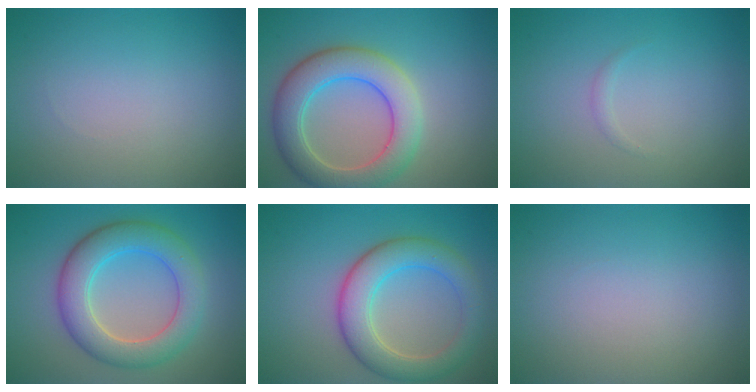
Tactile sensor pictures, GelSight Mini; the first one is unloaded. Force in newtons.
{"total": 6.6, "press": 6.6, "slide": 0.4}
{"total": 0.5, "press": 0.5, "slide": 0.0}
{"total": 6.5, "press": 6.5, "slide": 0.3}
{"total": 6.0, "press": 5.9, "slide": 0.5}
{"total": 0.0}